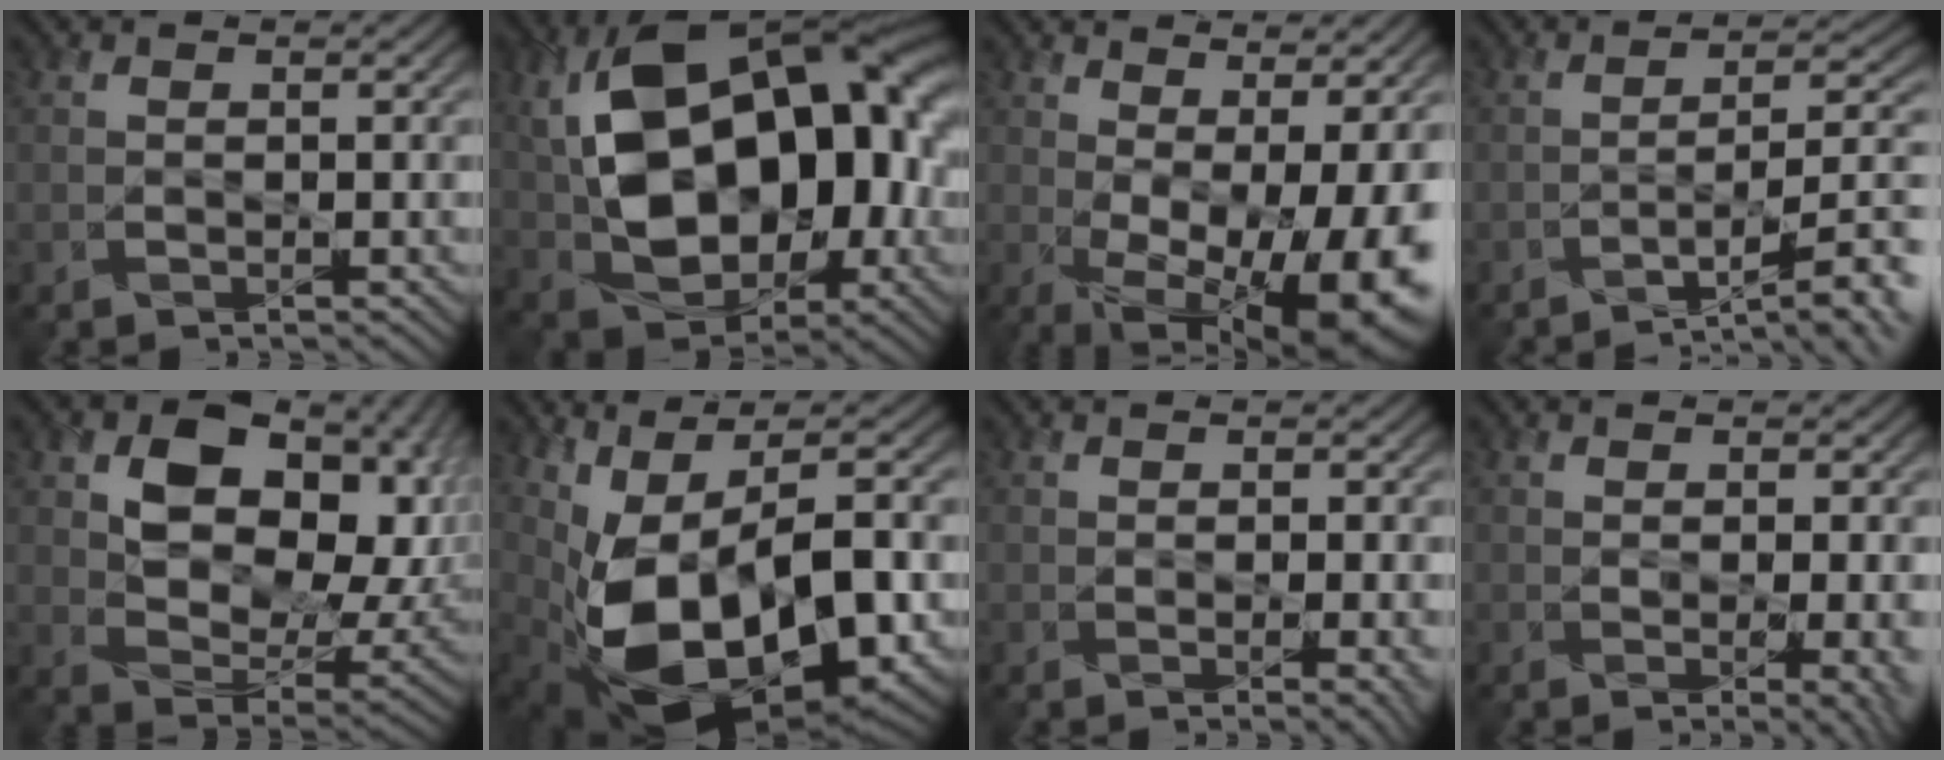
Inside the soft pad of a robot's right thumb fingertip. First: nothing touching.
{"total": 18.6, "force": [1.5, 11.7, 14.4], "torque": [-0.253, 0.005, 0.029]}
{"total": 16.6, "force": [-1.4, 7.9, 14.5], "torque": [-0.193, -0.015, 0.014]}
{"total": 10.4, "force": [-5.5, 2.8, 8.4], "torque": [-0.117, 0.005, -0.085]}
{"total": 14.3, "force": [4.3, 9.3, 9.9], "torque": [-0.166, -0.008, 0.076]}
{"total": 16.9, "force": [-2.5, 8.8, 14.2], "torque": [-0.261, -0.038, -0.017]}
{"total": 2.4, "force": [0.0, 0.5, 2.4], "torque": [-0.038, -0.003, 0.004]}
{"total": 3.9, "force": [-0.2, 1.1, 3.8], "torque": [-0.055, -0.009, 0.004]}